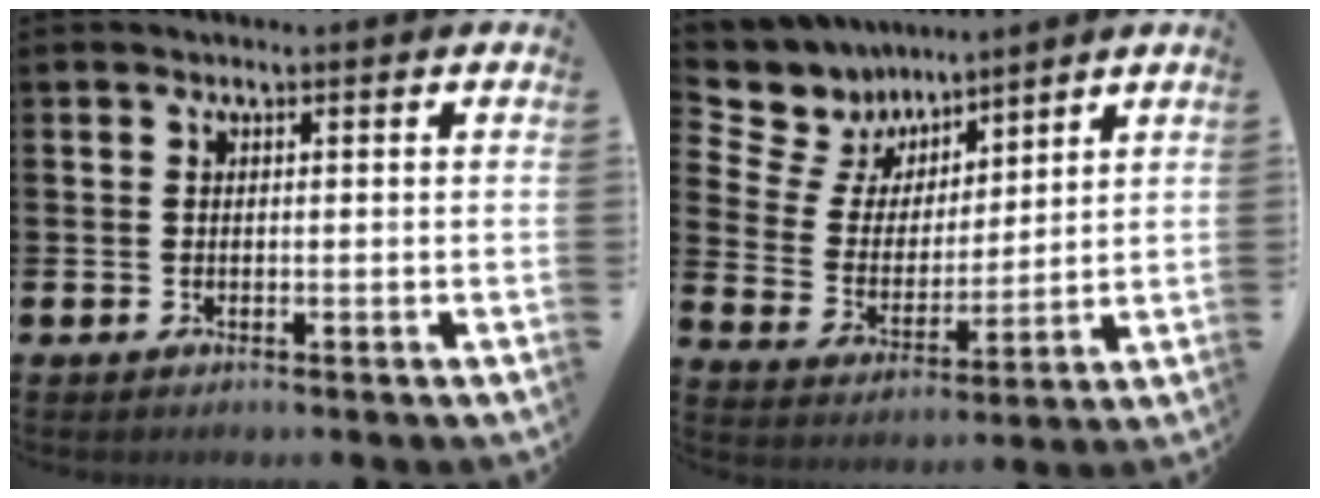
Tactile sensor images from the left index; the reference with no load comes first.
{"total": 6.9, "force": [5.8, 3.7, 0.4], "torque": [-0.057, -0.045, 0.105]}